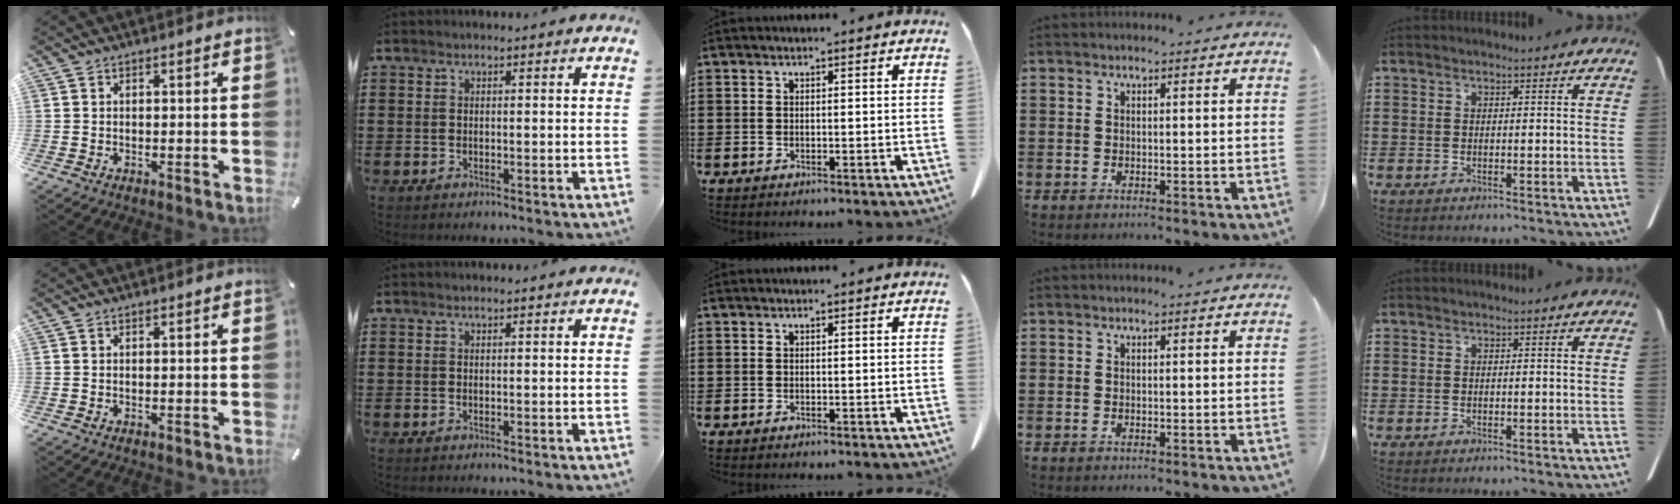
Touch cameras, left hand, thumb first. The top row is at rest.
{}